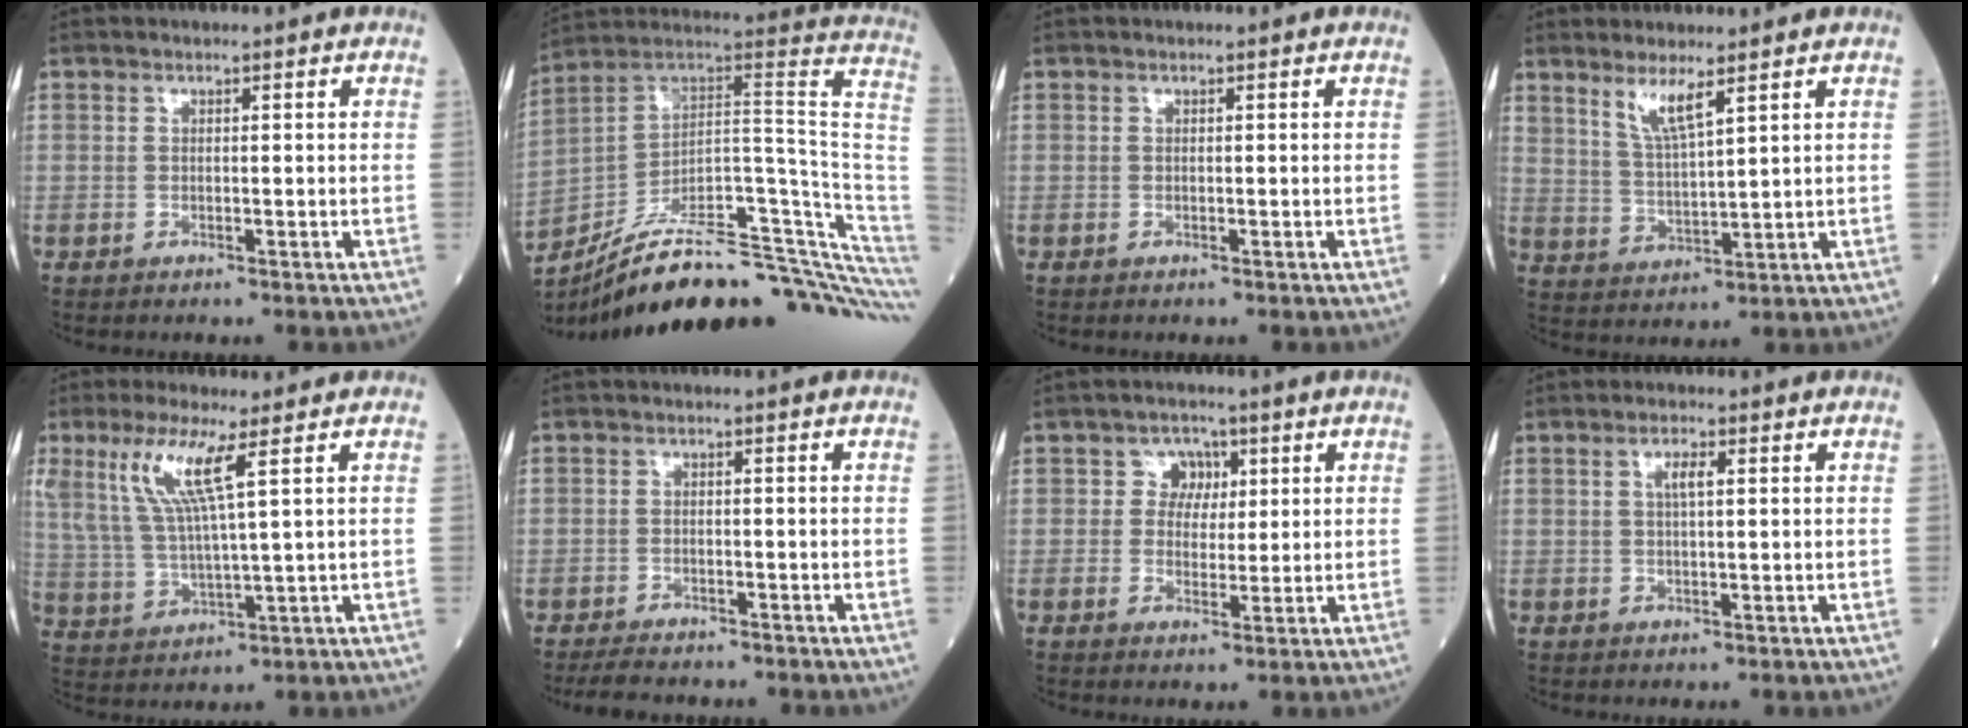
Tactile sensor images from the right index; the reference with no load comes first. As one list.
[{"total": 29.3, "force": [-22.6, 2.4, 18.5], "torque": [-0.160, 0.035, -0.332]}, {"total": 0.0}, {"total": 5.3, "force": [3.6, 0.4, 3.9], "torque": [-0.079, -0.012, 0.075]}, {"total": 9.8, "force": [4.7, 0.5, 8.5], "torque": [-0.193, 0.003, 0.096]}, {"total": 4.2, "force": [-3.8, 1.4, 1.3], "torque": [-0.024, -0.007, -0.060]}, {"total": 3.7, "force": [1.2, 3.3, 1.2], "torque": [-0.009, 0.008, 0.014]}, {"total": 2.3, "force": [0.7, 0.4, 2.1], "torque": [-0.041, 0.001, 0.013]}]